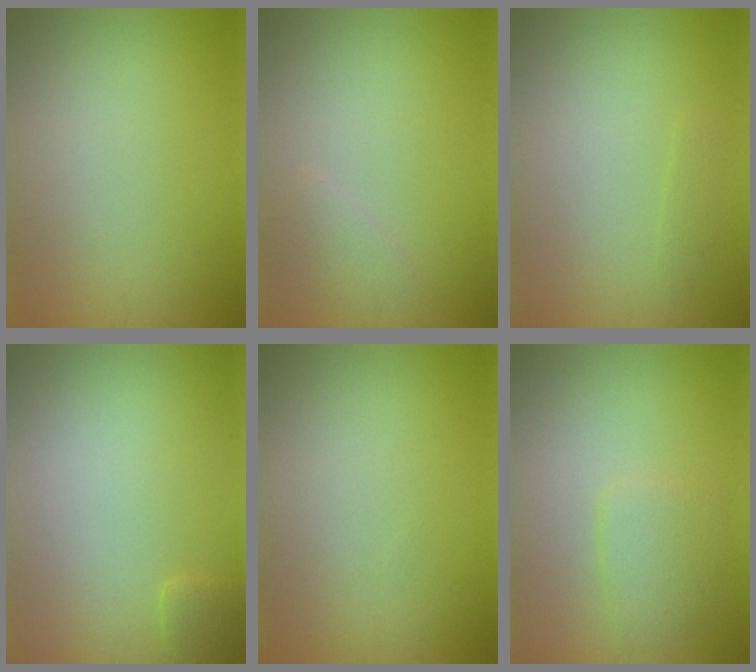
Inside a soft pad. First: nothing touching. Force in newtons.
{"total": 1.3, "press": 1.3, "slide": 0.1}
{"total": 0.7, "press": 0.7, "slide": 0.0}
{"total": 1.1, "press": 1.1, "slide": 0.2}
{"total": 0.0}
{"total": 2.4, "press": 2.4, "slide": 0.2}